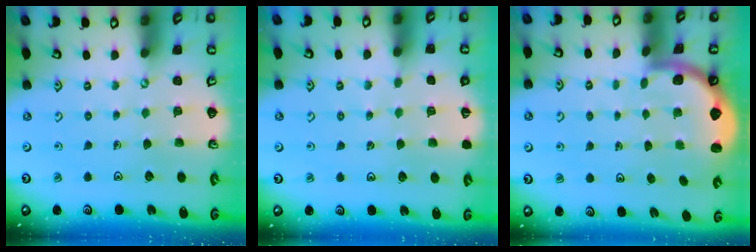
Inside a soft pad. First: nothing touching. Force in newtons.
{"total": 2.7, "press": 2.7, "slide": 0.2}
{"total": 1.6, "press": 1.6, "slide": 0.1}